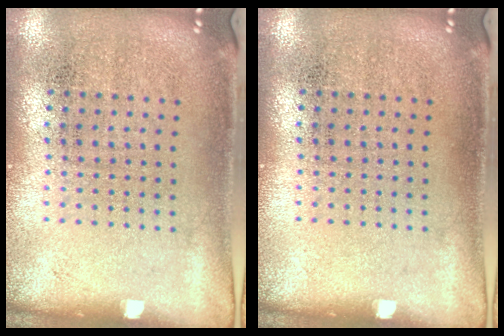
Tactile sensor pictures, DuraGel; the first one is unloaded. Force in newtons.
{"total": 0.0}